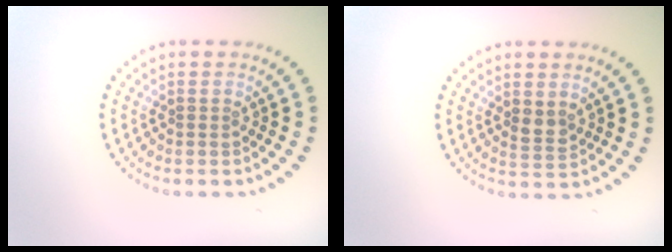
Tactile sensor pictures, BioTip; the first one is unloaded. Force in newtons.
{"total": 1.4, "press": 1.3, "slide": 0.6}